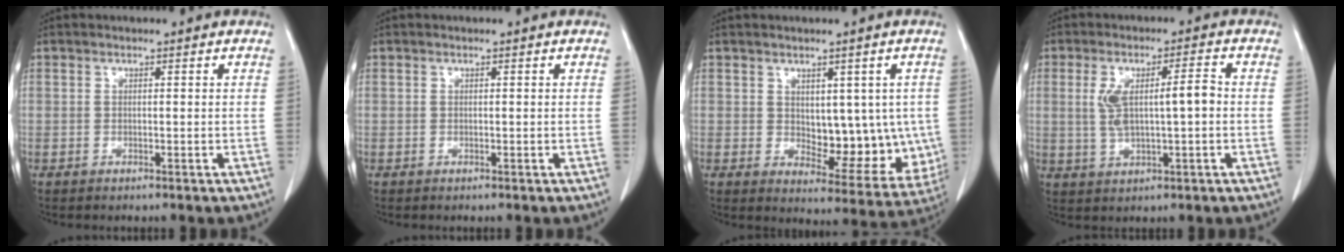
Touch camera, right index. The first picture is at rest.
{"total": 0.0}
{"total": 10.8, "force": [0.5, 5.9, 9.0], "torque": [-0.101, 0.000, 0.027]}
{"total": 7.2, "force": [0.2, 1.8, 6.9], "torque": [-0.139, 0.018, 0.012]}